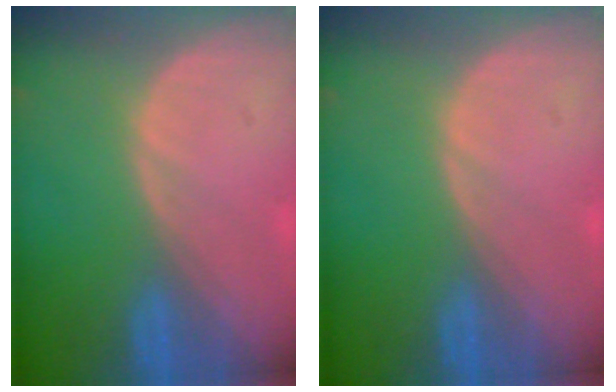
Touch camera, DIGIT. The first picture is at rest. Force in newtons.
{"total": 0.0}